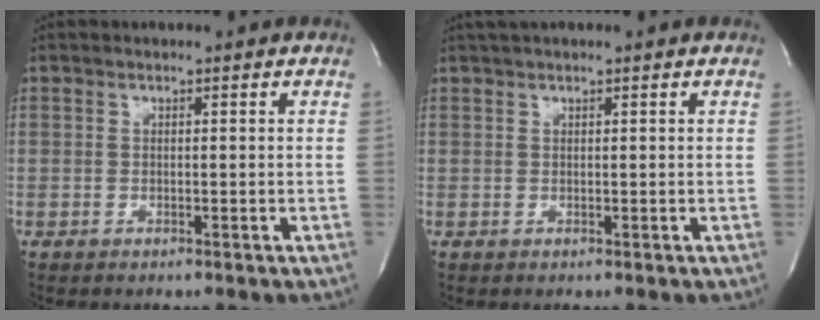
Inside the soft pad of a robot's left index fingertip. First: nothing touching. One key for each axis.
{"total": 2.1, "fx": 1.7, "fy": 0.2, "fz": 1.3, "tx": -0.021, "ty": 0.023, "tz": 0.029}